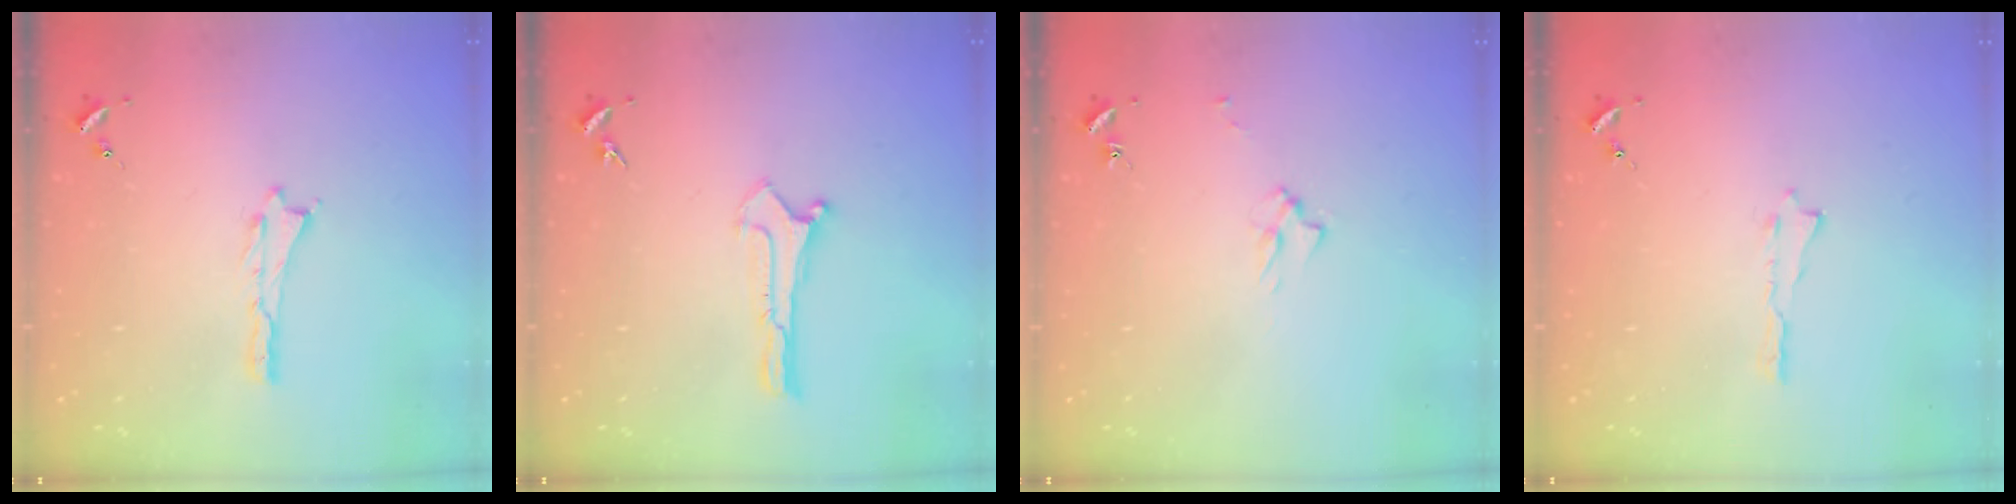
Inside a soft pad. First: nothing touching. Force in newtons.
{"total": 0.0}
{"total": 2.5, "press": 2.5, "slide": 0.4}
{"total": 0.0}